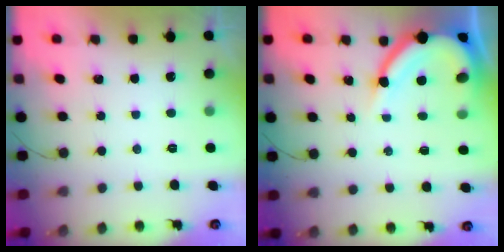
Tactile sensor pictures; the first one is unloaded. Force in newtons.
{"total": 11.5, "press": 11.4, "slide": 1.2}